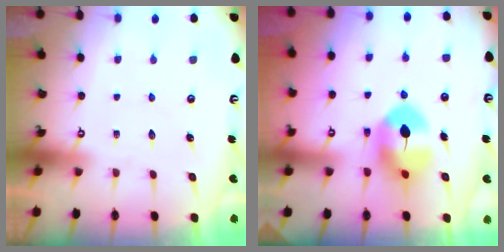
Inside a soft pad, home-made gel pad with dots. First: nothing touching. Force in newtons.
{"total": 8.5, "press": 8.4, "slide": 0.3}